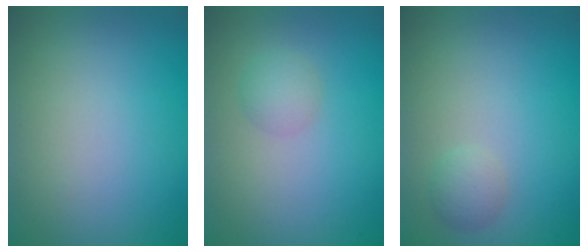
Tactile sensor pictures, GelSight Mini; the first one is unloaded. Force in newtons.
{"total": 1.6, "press": 1.6, "slide": 0.0}
{"total": 1.3, "press": 1.3, "slide": 0.1}